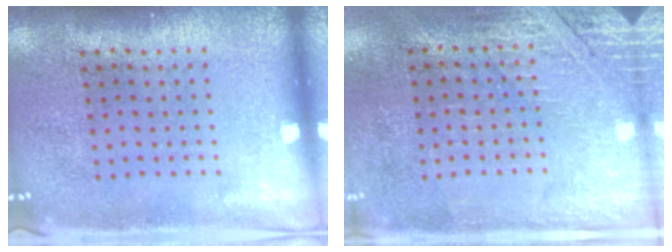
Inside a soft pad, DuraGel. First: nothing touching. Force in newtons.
{"total": 2.8, "press": 2.5, "slide": 1.4}